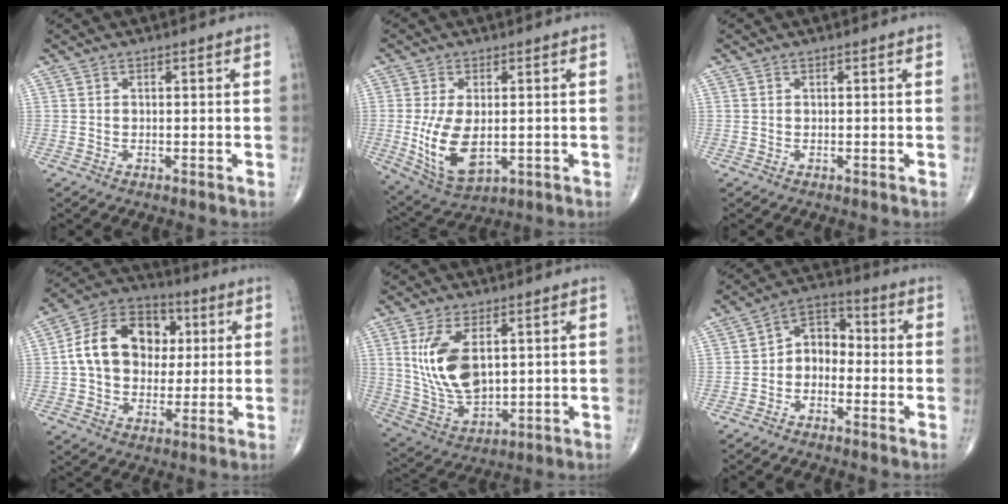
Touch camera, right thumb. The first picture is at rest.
{"total": 11.0, "force": [-1.1, 5.9, 9.2], "torque": [-0.174, -0.017, -0.004]}
{"total": 0.0}
{"total": 16.7, "force": [2.2, 12.4, 10.9], "torque": [-0.150, 0.019, 0.029]}
{"total": 13.1, "force": [3.0, 7.2, 10.5], "torque": [-0.197, -0.017, 0.072]}
{"total": 6.8, "force": [-1.6, 5.0, 4.3], "torque": [-0.043, 0.037, -0.048]}